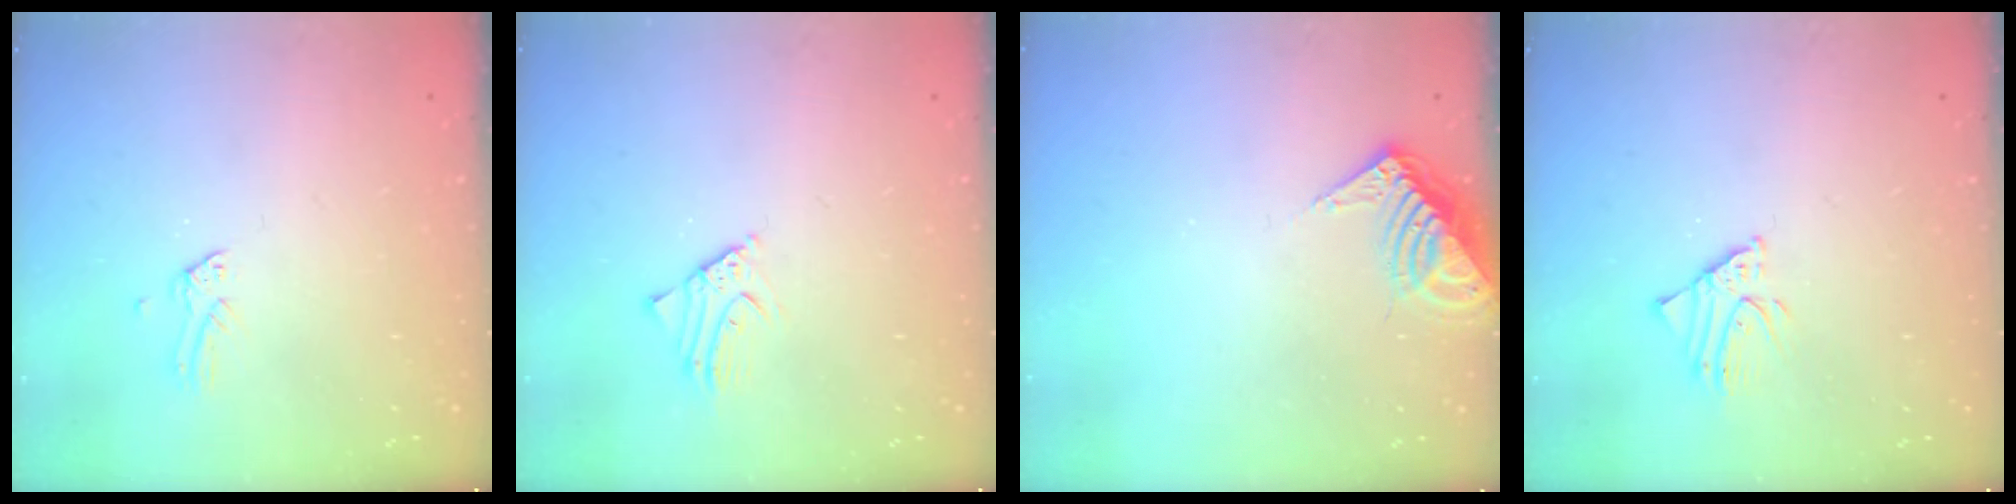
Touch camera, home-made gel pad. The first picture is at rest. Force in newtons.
{"total": 2.7, "press": 2.6, "slide": 0.2}
{"total": 7.6, "press": 7.6, "slide": 0.7}
{"total": 1.7, "press": 1.7, "slide": 0.0}